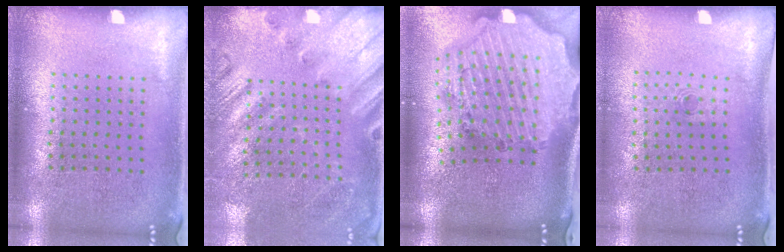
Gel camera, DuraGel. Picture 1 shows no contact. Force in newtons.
{"total": 2.4, "press": 2.0, "slide": 1.3}
{"total": 4.1, "press": 3.3, "slide": 2.4}
{"total": 0.5, "press": 0.3, "slide": 0.4}